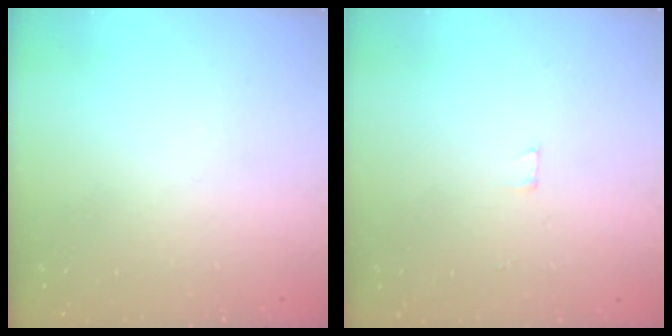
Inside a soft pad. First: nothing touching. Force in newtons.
{"total": 1.8, "press": 1.8, "slide": 0.1}